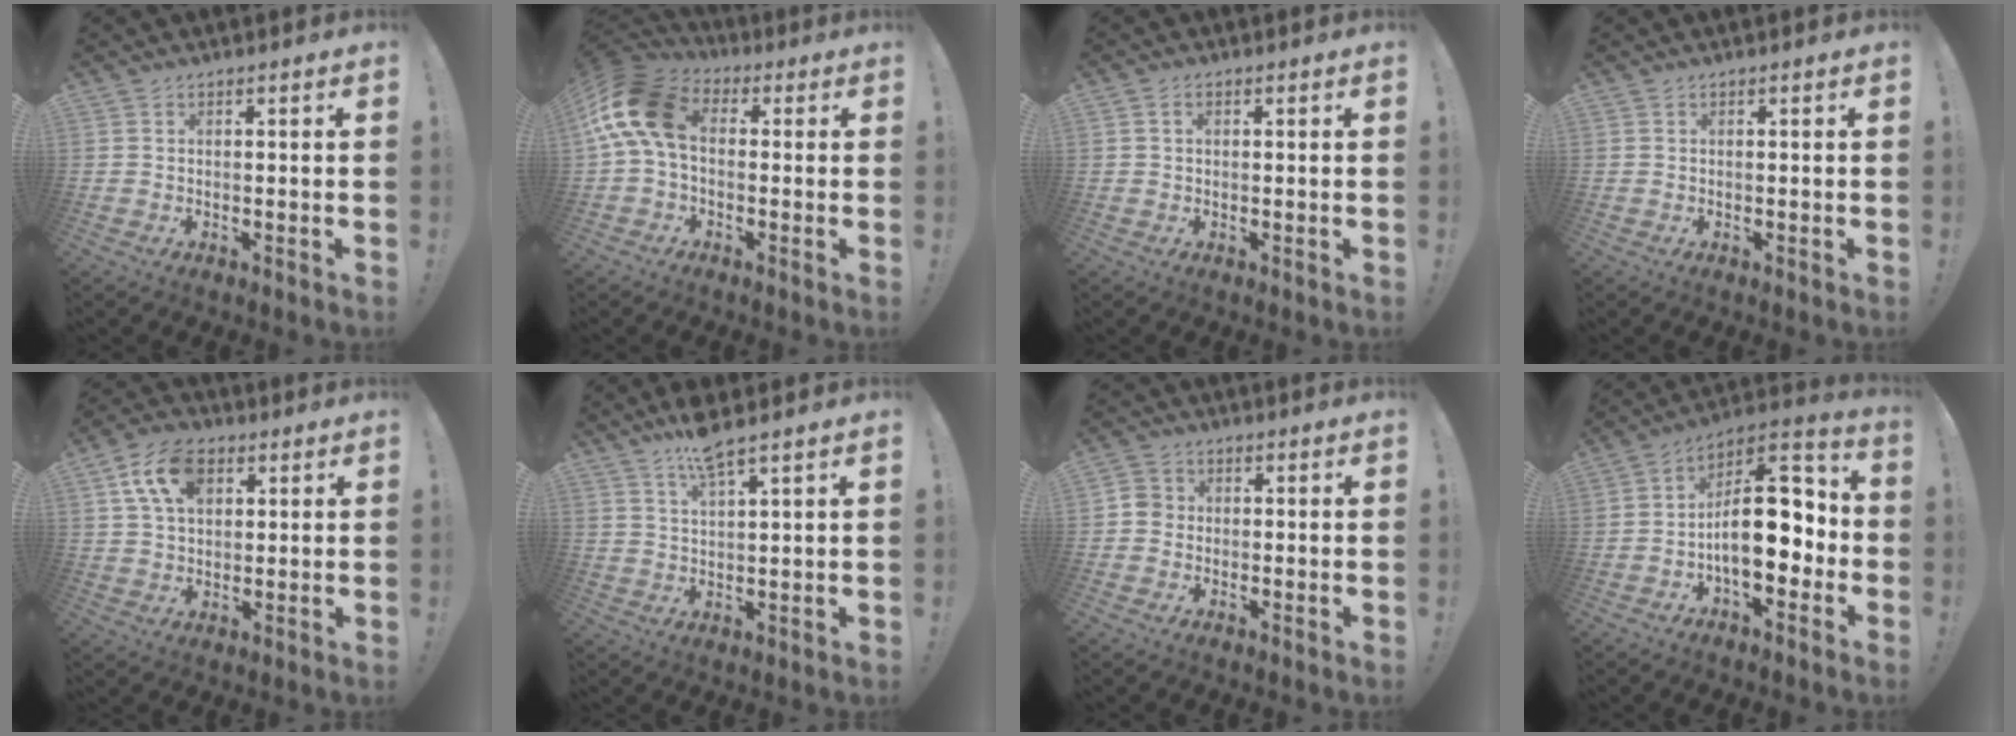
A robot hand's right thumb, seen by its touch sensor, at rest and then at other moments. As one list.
[{"total": 15.5, "force": [2.1, 9.5, 12.0], "torque": [-0.232, 0.019, 0.044]}, {"total": 1.0, "force": [0.3, 0.6, 0.7], "torque": [-0.014, 0.003, 0.006]}, {"total": 0.0}, {"total": 12.1, "force": [5.1, 7.7, 7.9], "torque": [-0.142, -0.001, 0.096]}, {"total": 8.0, "force": [6.1, 1.2, 4.9], "torque": [-0.091, -0.025, 0.106]}, {"total": 3.7, "force": [-1.1, 3.4, 1.1], "torque": [-0.012, 0.016, -0.019]}, {"total": 18.4, "force": [-1.7, 10.0, 15.4], "torque": [-0.234, 0.013, -0.019]}]